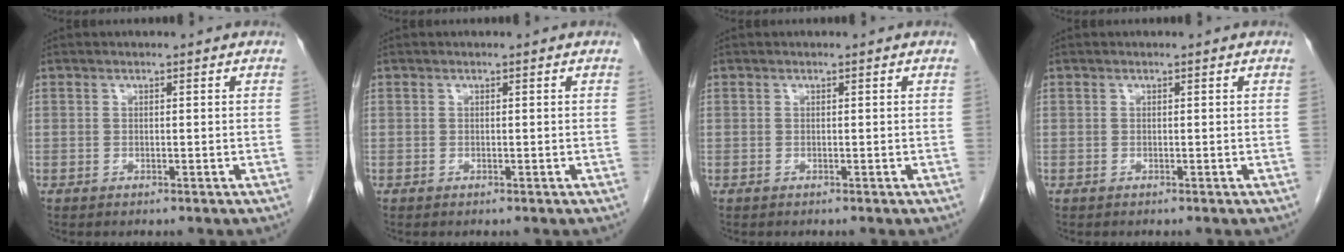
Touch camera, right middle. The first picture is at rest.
{"total": 0.0}
{"total": 0.0}
{"total": 0.0}